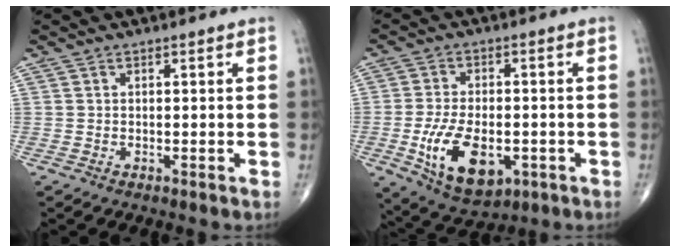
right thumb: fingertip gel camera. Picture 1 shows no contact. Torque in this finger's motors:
{"motor_torque": [0.14, 0.68, 0.70, 0.40, 0.11]}